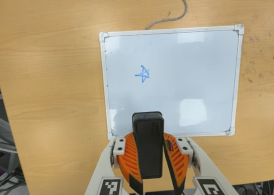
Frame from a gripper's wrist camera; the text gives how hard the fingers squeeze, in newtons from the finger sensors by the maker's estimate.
{"total": 10.4, "left": 9.4, "right": 11.3}